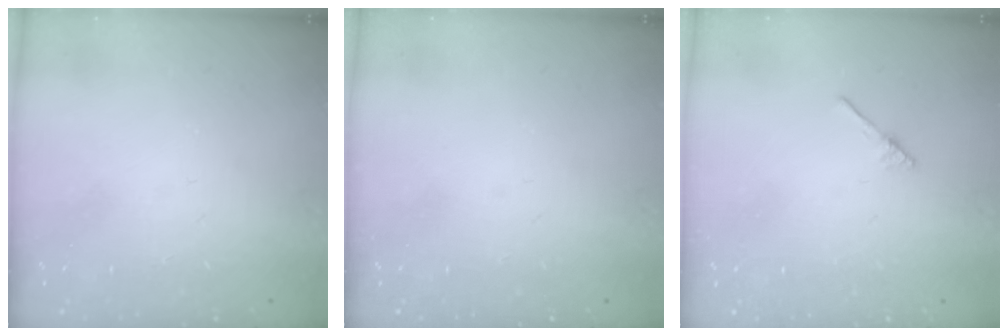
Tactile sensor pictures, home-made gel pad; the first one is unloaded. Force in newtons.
{"total": 0.0}
{"total": 1.9, "press": 1.8, "slide": 0.3}